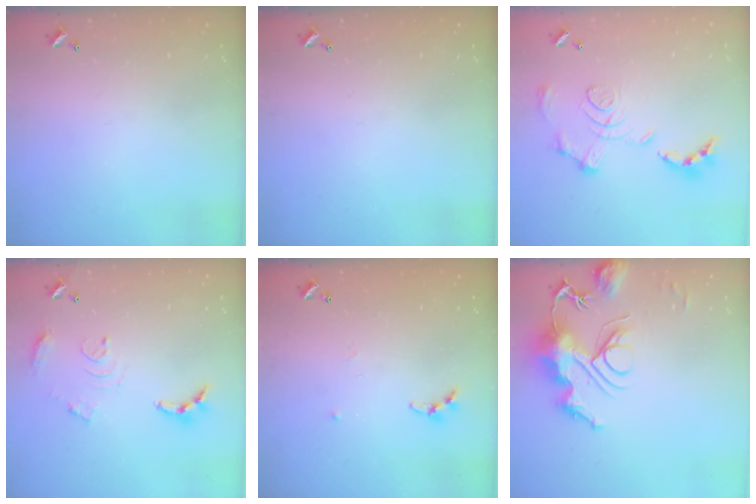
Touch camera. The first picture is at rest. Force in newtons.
{"total": 0.0}
{"total": 1.5, "press": 0.8, "slide": 1.3}
{"total": 10.6, "press": 10.6, "slide": 0.8}
{"total": 5.3, "press": 5.2, "slide": 0.7}
{"total": 13.8, "press": 13.7, "slide": 0.8}